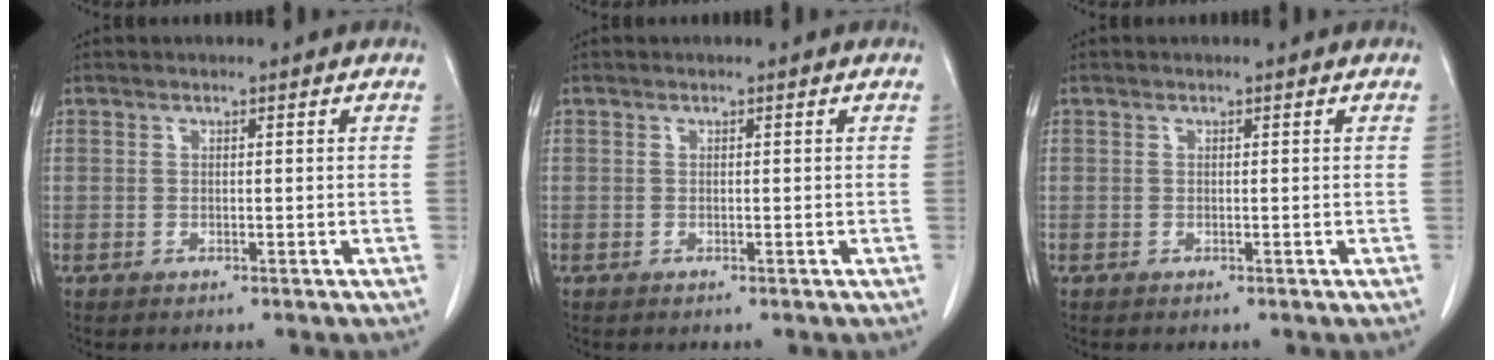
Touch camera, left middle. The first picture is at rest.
{"total": 0.0}
{"total": 0.0}